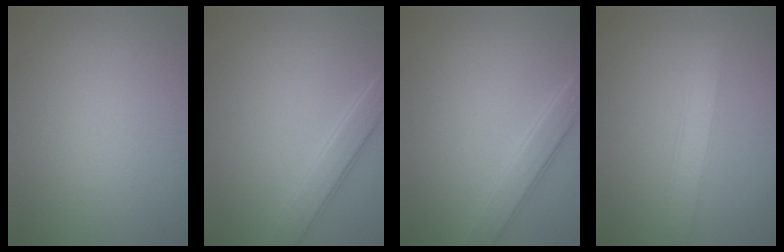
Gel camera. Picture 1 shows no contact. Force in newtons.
{"total": 2.8, "press": 2.8, "slide": 0.1}
{"total": 2.8, "press": 2.8, "slide": 0.1}
{"total": 2.4, "press": 2.4, "slide": 0.1}